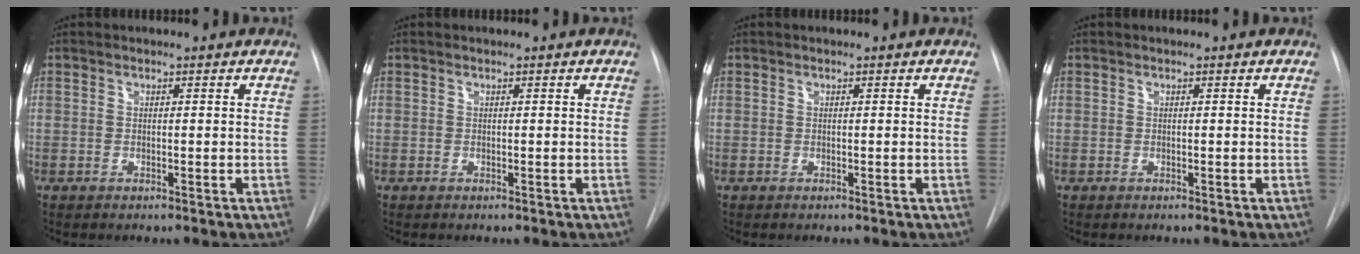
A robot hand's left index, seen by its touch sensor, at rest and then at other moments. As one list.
[{"total": 0.0}, {"total": 0.0}, {"total": 0.0}]